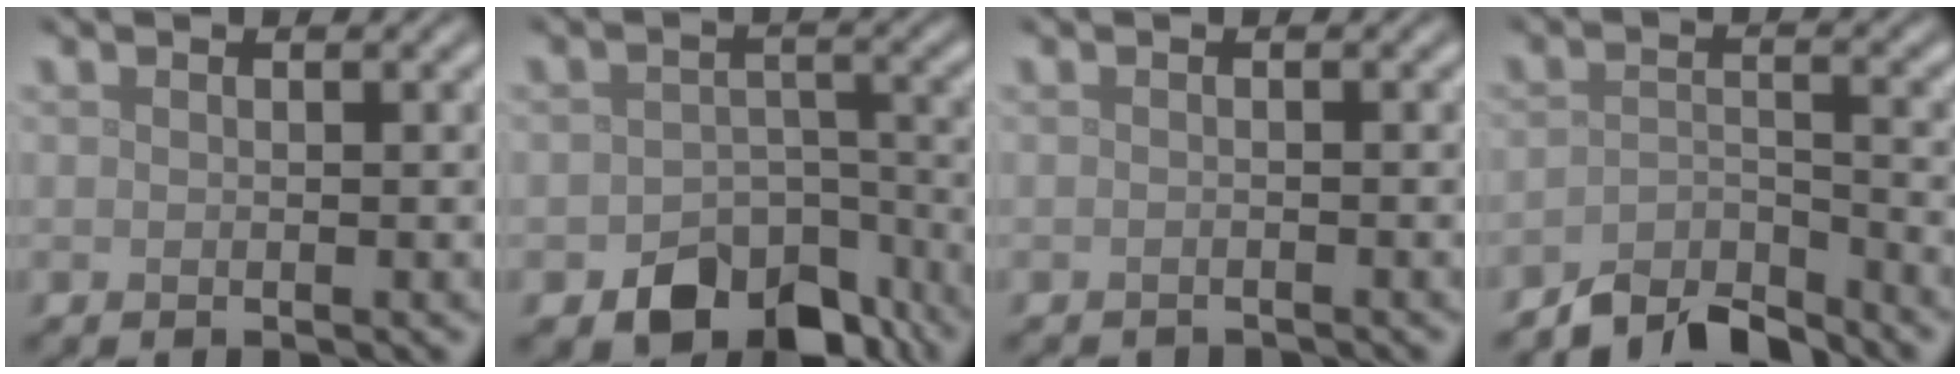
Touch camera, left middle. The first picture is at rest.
{"total": 7.5, "force": [-5.1, 4.6, 3.0], "torque": [-0.031, -0.013, -0.078]}
{"total": 1.6, "force": [-1.6, 0.1, 0.1], "torque": [0.005, -0.007, -0.022]}
{"total": 4.2, "force": [-4.0, 0.8, 1.2], "torque": [-0.022, 0.000, -0.078]}